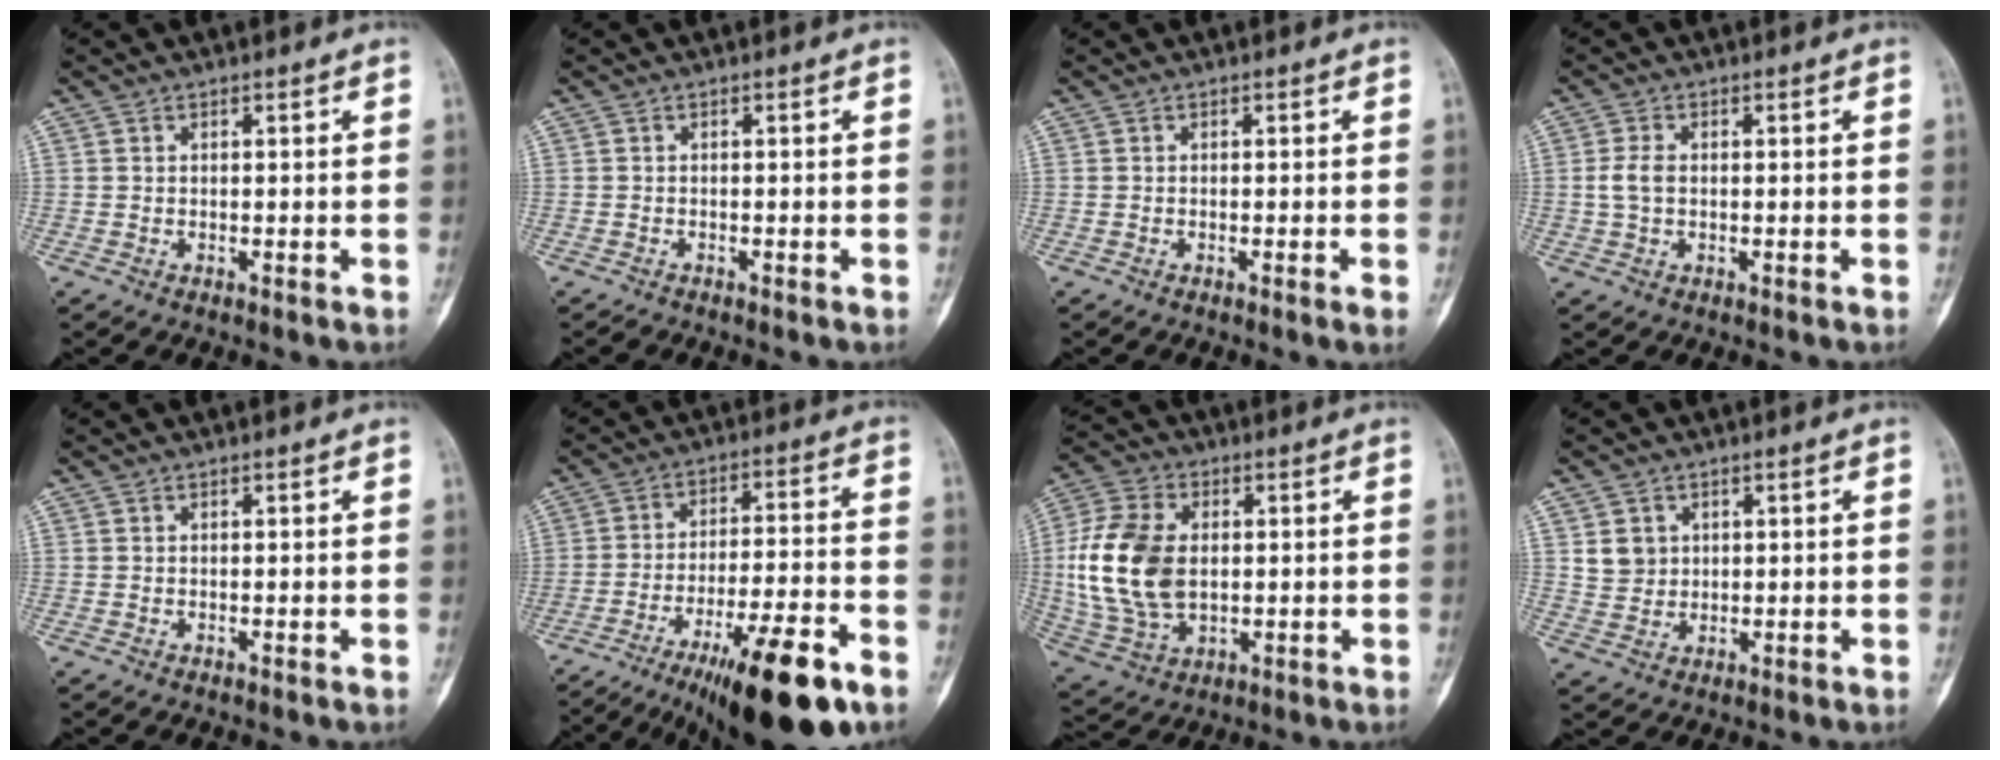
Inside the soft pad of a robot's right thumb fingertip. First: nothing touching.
{"total": 0.5, "force": [-0.5, 0.2, 0.0], "torque": [-0.001, -0.001, -0.014]}
{"total": 1.1, "force": [-0.4, -0.2, 1.0], "torque": [-0.016, -0.002, -0.005]}
{"total": 3.2, "force": [0.0, 2.0, 2.5], "torque": [-0.057, 0.006, -0.002]}
{"total": 0.0}
{"total": 19.7, "force": [-12.1, 4.1, 15.0], "torque": [-0.211, 0.049, -0.188]}
{"total": 16.9, "force": [0.8, 11.3, 12.6], "torque": [-0.249, 0.001, 0.020]}
{"total": 4.1, "force": [1.4, 3.7, 1.4], "torque": [-0.009, -0.008, 0.030]}